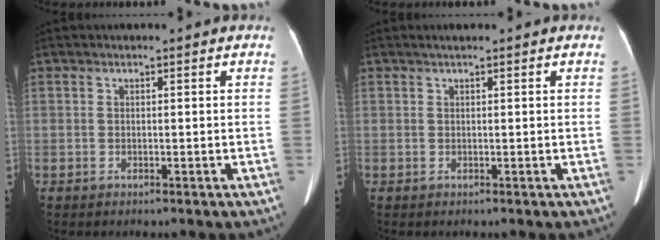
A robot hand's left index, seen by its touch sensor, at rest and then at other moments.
{"total": 1.0, "force": [0.7, 0.0, 0.7], "torque": [-0.015, 0.006, 0.016]}